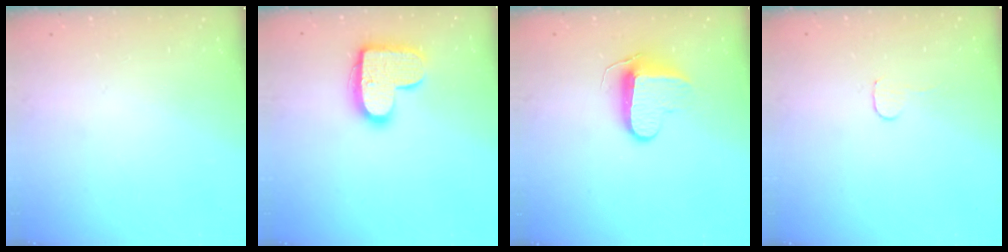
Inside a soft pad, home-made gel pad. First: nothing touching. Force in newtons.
{"total": 15.5, "press": 15.5, "slide": 0.8}
{"total": 9.4, "press": 9.4, "slide": 0.2}
{"total": 3.2, "press": 3.1, "slide": 0.3}